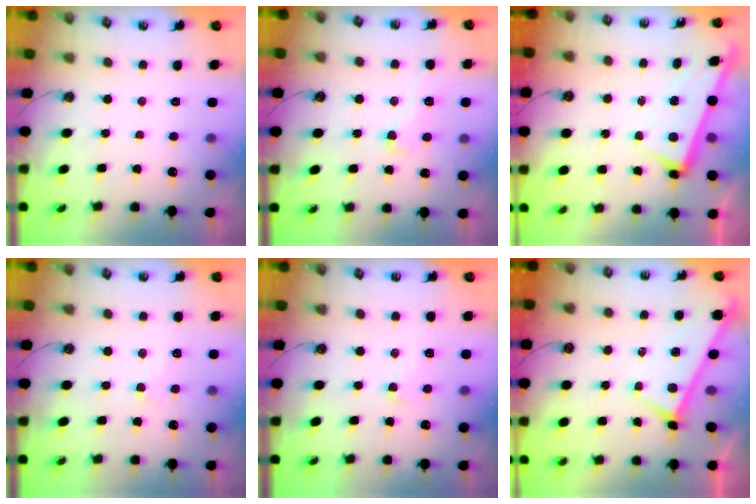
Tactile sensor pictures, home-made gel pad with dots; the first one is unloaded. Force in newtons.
{"total": 3.0, "press": 2.7, "slide": 1.3}
{"total": 2.1, "press": 2.0, "slide": 0.9}
{"total": 0.8, "press": 0.5, "slide": 0.7}
{"total": 2.0, "press": 1.7, "slide": 1.0}
{"total": 0.0}